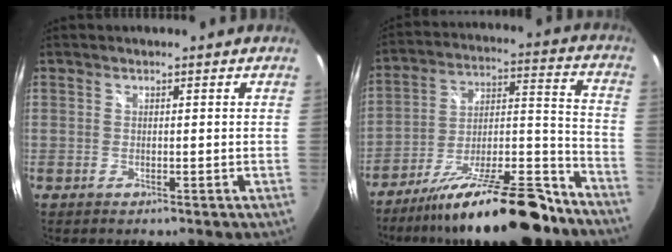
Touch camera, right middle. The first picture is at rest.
{"total": 21.6, "force": [-16.5, 5.1, 13.0], "torque": [-0.208, -0.002, -0.253]}